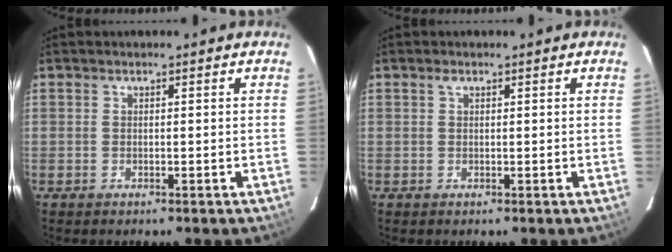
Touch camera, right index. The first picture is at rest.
{"total": 0.6, "force": [0.3, 0.3, 0.4], "torque": [-0.006, 0.003, 0.005]}